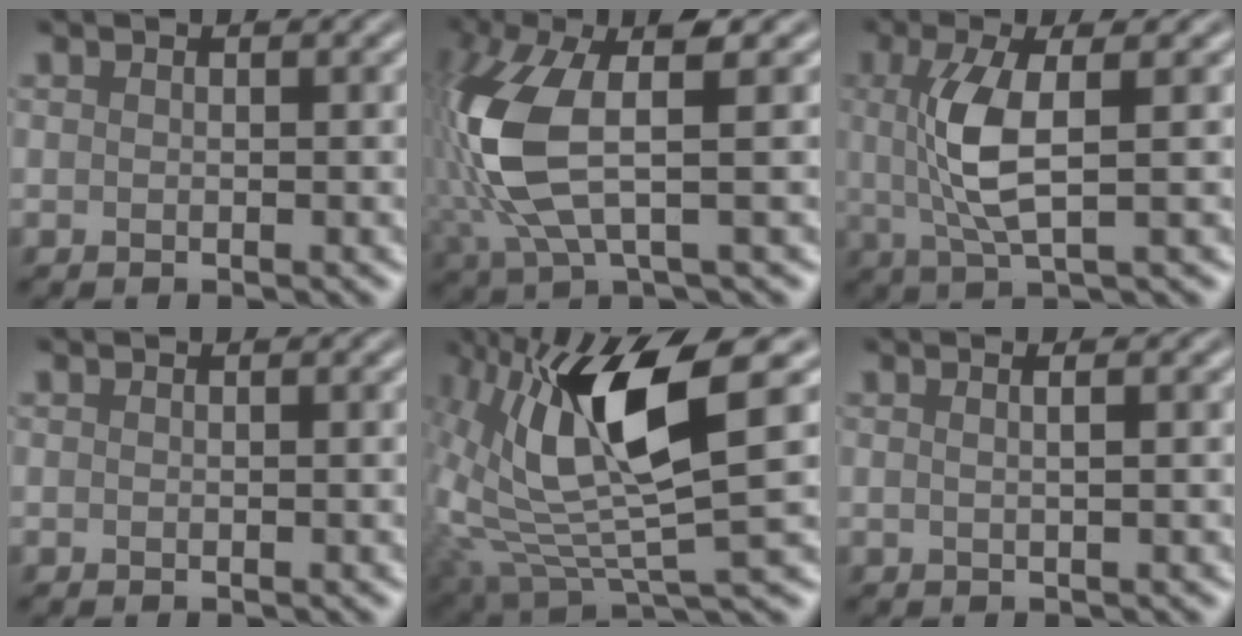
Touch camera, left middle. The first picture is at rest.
{"total": 9.5, "force": [0.5, 3.5, 8.9], "torque": [-0.217, 0.001, 0.008]}
{"total": 5.1, "force": [0.5, 1.4, 4.8], "torque": [-0.110, 0.000, 0.014]}
{"total": 0.0}
{"total": 11.5, "force": [2.1, 3.8, 10.7], "torque": [-0.209, -0.009, 0.043]}
{"total": 2.3, "force": [0.8, 1.1, 1.8], "torque": [-0.009, 0.006, -0.013]}